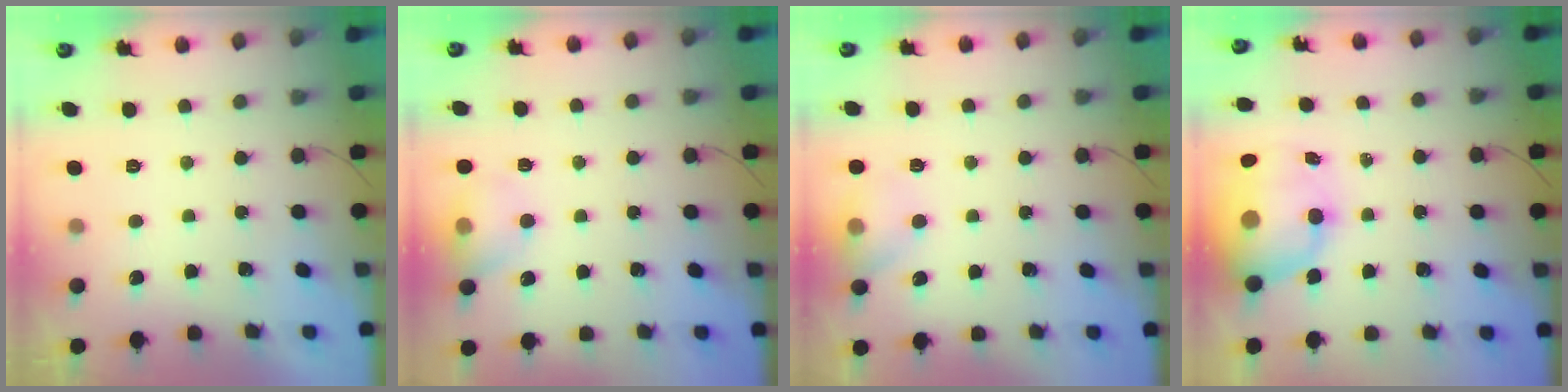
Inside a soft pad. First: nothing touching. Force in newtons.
{"total": 9.2, "press": 9.1, "slide": 1.2}
{"total": 9.2, "press": 9.1, "slide": 1.4}
{"total": 15.1, "press": 14.6, "slide": 3.9}